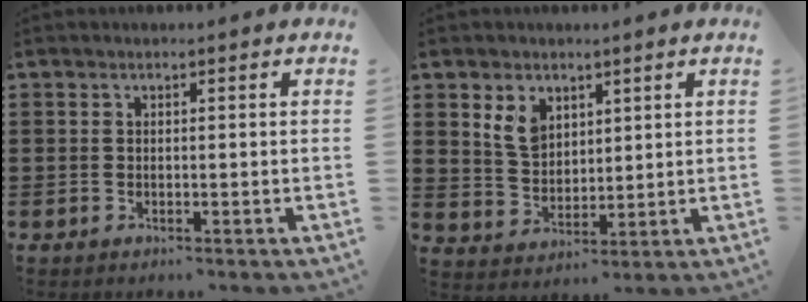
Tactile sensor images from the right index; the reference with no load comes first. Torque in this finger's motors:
{"motor_torque": [0.42, 0.33, 0.19, 0.08]}